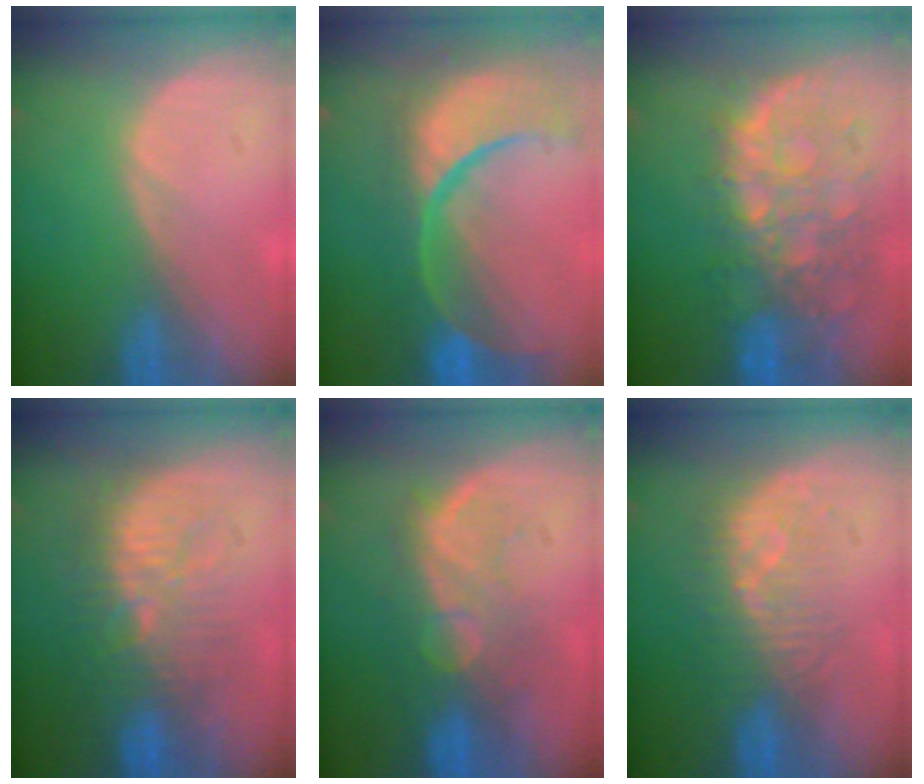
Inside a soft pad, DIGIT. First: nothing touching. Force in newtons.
{"total": 14.0, "press": 11.1, "slide": 8.4}
{"total": 11.2, "press": 9.8, "slide": 5.6}
{"total": 9.2, "press": 9.0, "slide": 2.0}
{"total": 9.2, "press": 8.3, "slide": 4.0}
{"total": 8.2, "press": 7.4, "slide": 3.5}